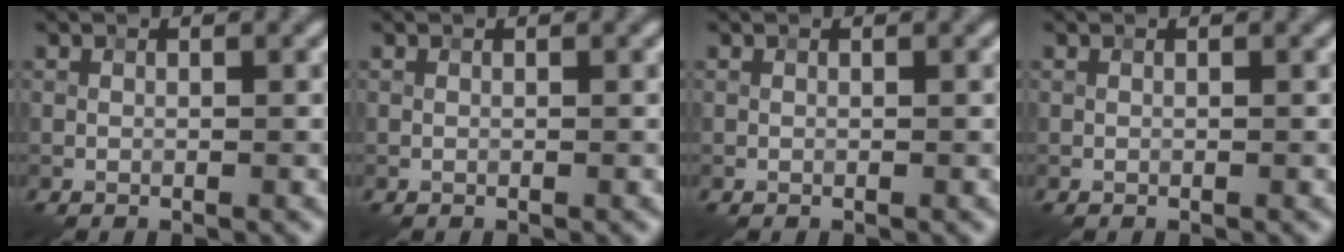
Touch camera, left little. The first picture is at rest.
{"total": 0.0}
{"total": 0.0}
{"total": 0.0}